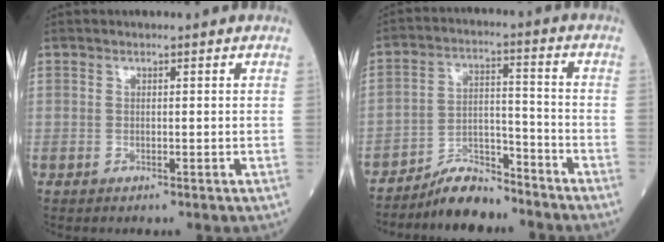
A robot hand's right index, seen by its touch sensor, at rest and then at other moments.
{"total": 7.4, "force": [-7.0, 1.6, 1.9], "torque": [-0.030, 0.011, -0.128]}